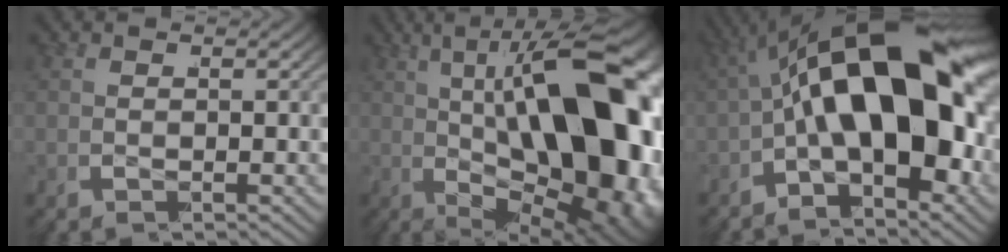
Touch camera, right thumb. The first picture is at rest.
{"total": 26.7, "force": [-2.8, 13.1, 23.1], "torque": [-0.339, -0.032, -0.020]}
{"total": 23.4, "force": [-1.5, 13.9, 18.7], "torque": [-0.333, -0.022, -0.021]}